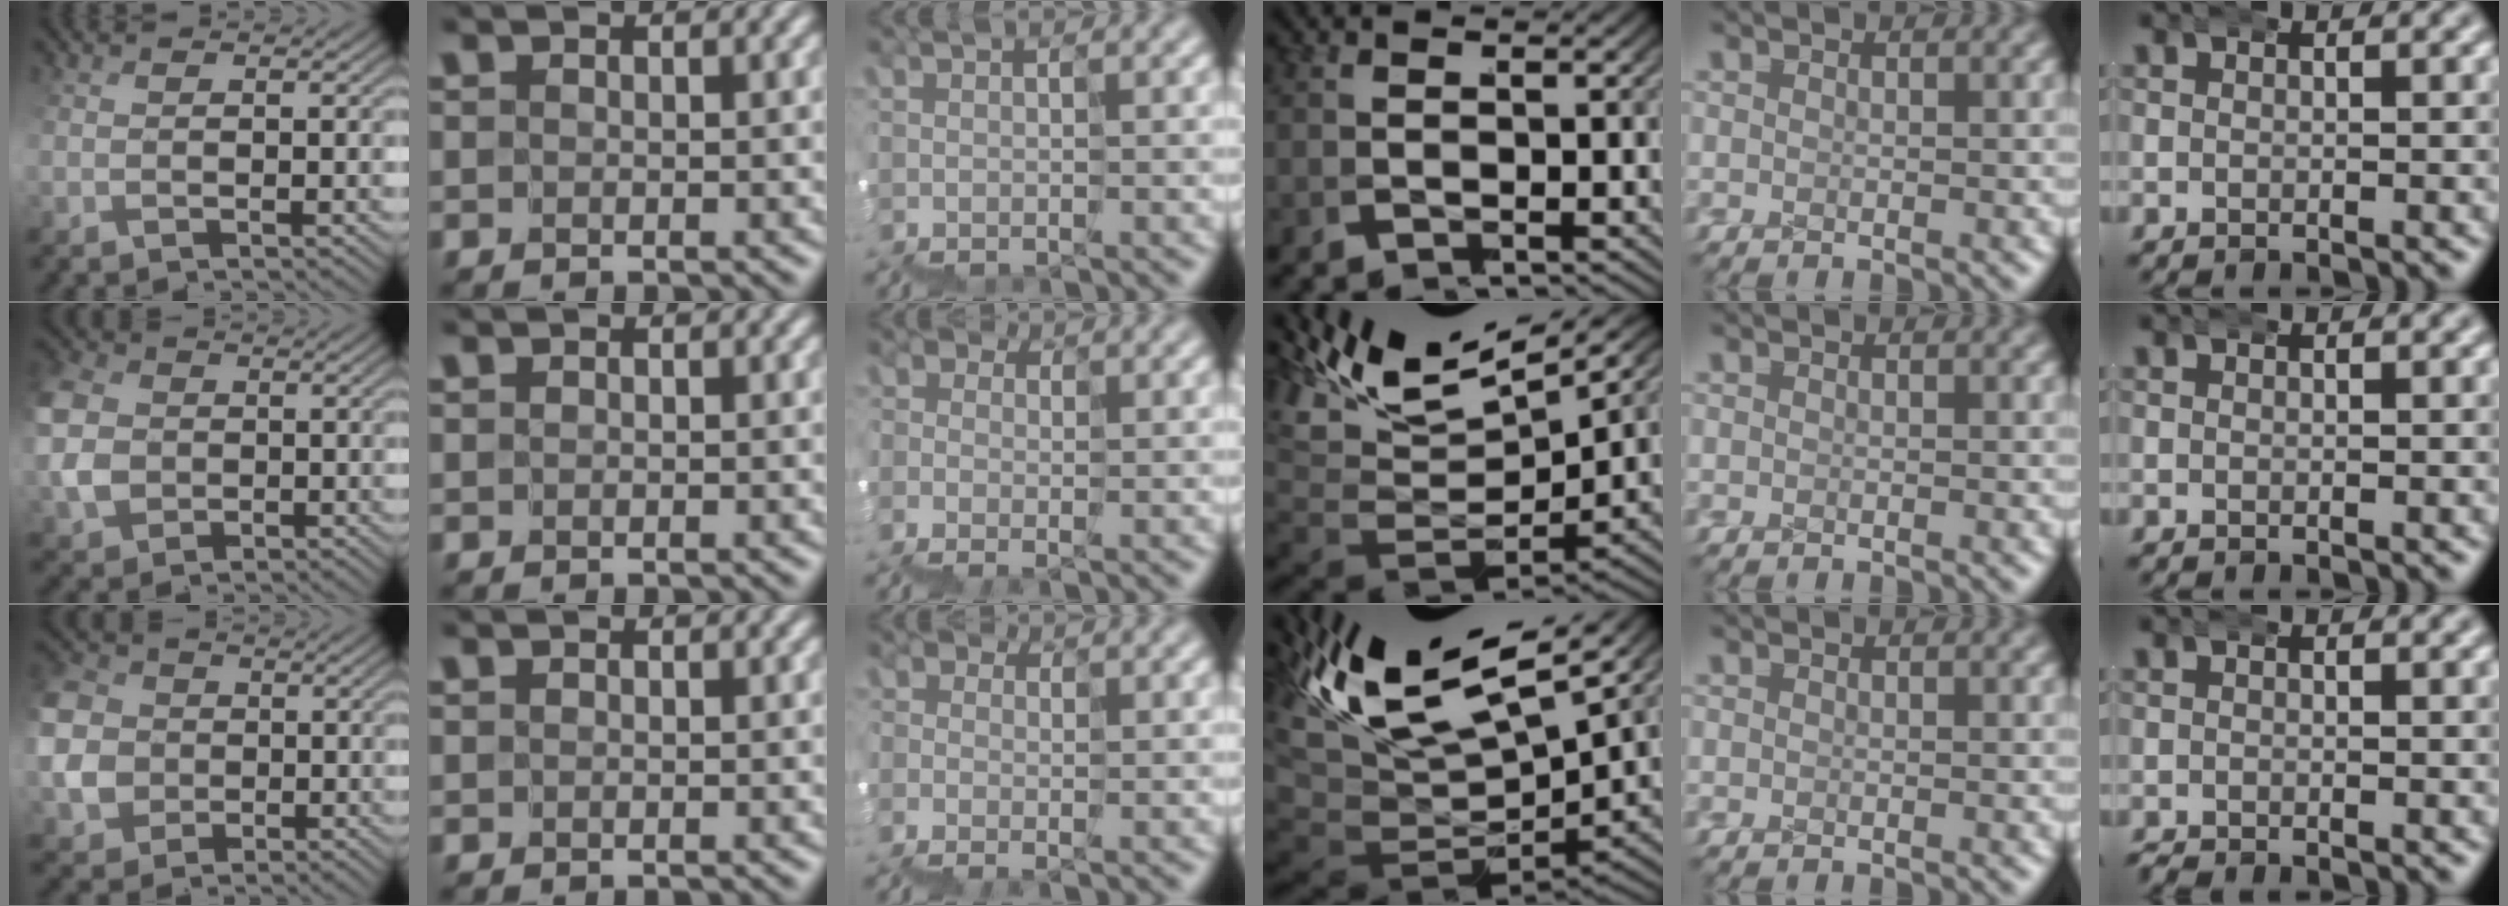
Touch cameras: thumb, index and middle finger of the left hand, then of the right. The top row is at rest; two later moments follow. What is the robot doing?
{"motion": "wrap", "object": "ethernet cable"}